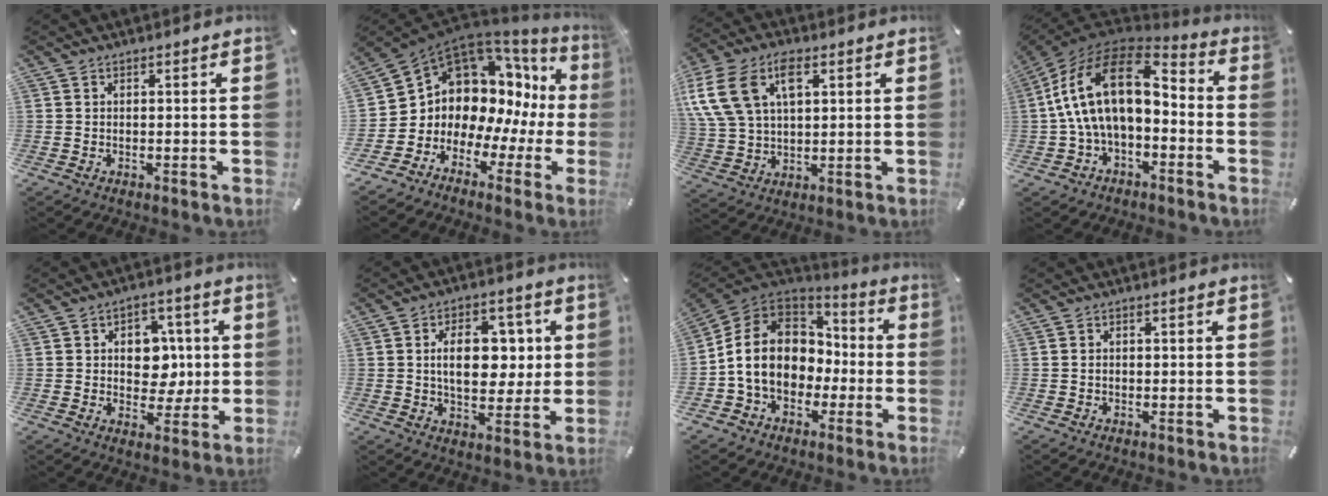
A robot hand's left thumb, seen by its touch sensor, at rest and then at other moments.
{"total": 11.0, "force": [4.3, 9.4, 4.0], "torque": [-0.089, -0.074, 0.085]}
{"total": 13.7, "force": [5.1, 8.8, 9.3], "torque": [-0.216, 0.004, 0.089]}
{"total": 19.7, "force": [2.1, 11.9, 15.6], "torque": [-0.336, 0.006, 0.033]}
{"total": 9.2, "force": [0.8, 7.7, 4.9], "torque": [-0.057, -0.001, 0.013]}
{"total": 12.9, "force": [2.3, 8.4, 9.5], "torque": [-0.136, 0.005, 0.038]}
{"total": 14.7, "force": [-1.3, 12.5, 7.7], "torque": [-0.164, 0.021, -0.019]}
{"total": 1.1, "force": [-0.1, 0.8, 0.8], "torque": [-0.017, 0.003, -0.003]}